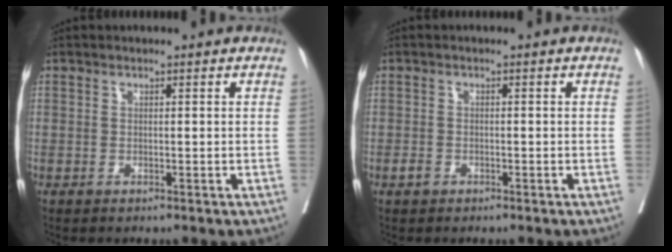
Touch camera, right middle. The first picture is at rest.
{"total": 1.1, "force": [-0.7, 0.7, 0.5], "torque": [-0.009, 0.002, -0.010]}